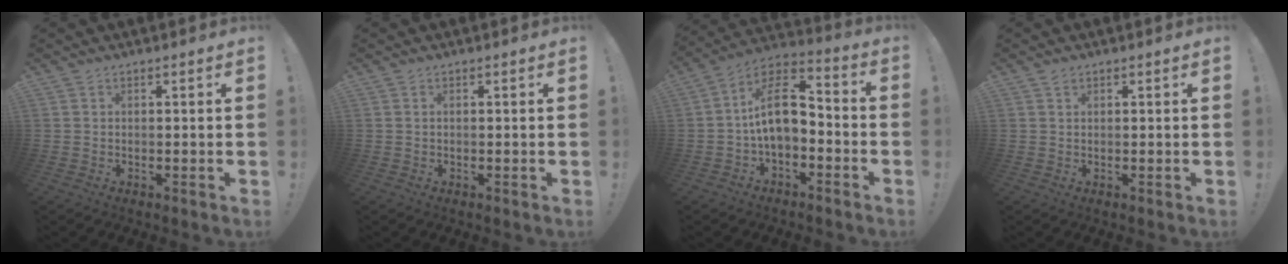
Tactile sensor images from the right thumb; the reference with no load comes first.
{"total": 0.0}
{"total": 13.2, "force": [-0.3, 7.8, 10.7], "torque": [-0.185, 0.017, 0.002]}
{"total": 0.9, "force": [0.7, 0.5, 0.1], "torque": [0.007, -0.002, 0.012]}